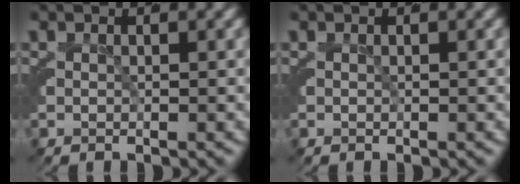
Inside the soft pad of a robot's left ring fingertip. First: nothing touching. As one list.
[{"total": 0.0}]